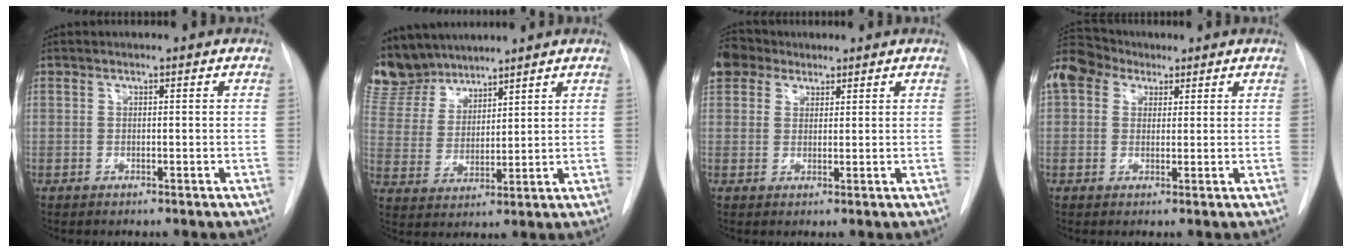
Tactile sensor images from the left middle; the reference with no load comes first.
{"total": 11.0, "force": [10.0, 4.0, 1.9], "torque": [-0.050, 0.012, 0.212]}
{"total": 5.4, "force": [4.1, 3.3, 0.8], "torque": [-0.020, 0.023, 0.081]}
{"total": 13.7, "force": [8.1, 9.4, 5.9], "torque": [-0.164, 0.071, 0.152]}